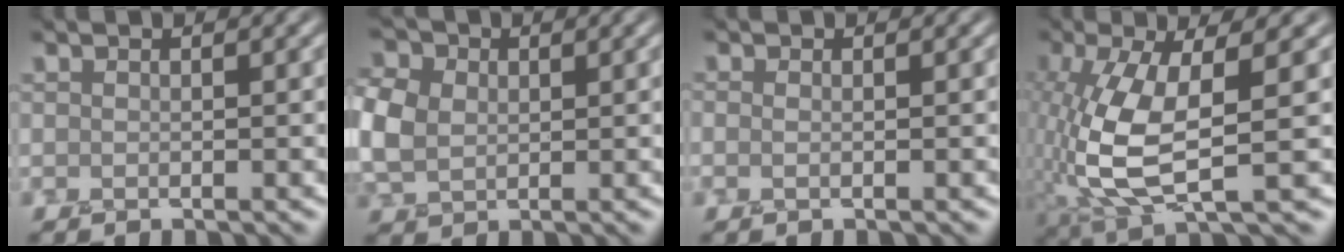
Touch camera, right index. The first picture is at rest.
{"total": 5.5, "force": [0.8, 4.3, 3.3], "torque": [-0.102, 0.015, 0.015]}
{"total": 0.6, "force": [-0.1, 0.3, 0.6], "torque": [-0.015, -0.007, -0.006]}
{"total": 9.1, "force": [-0.2, 3.1, 8.6], "torque": [-0.197, -0.007, -0.002]}